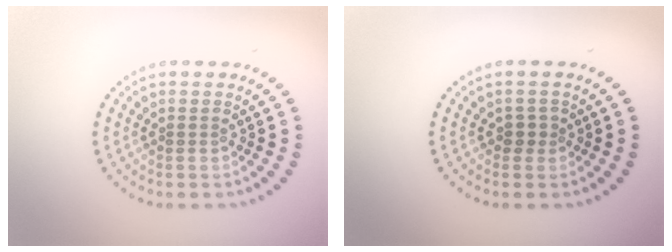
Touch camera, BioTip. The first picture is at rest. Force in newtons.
{"total": 1.3, "press": 0.9, "slide": 0.9}